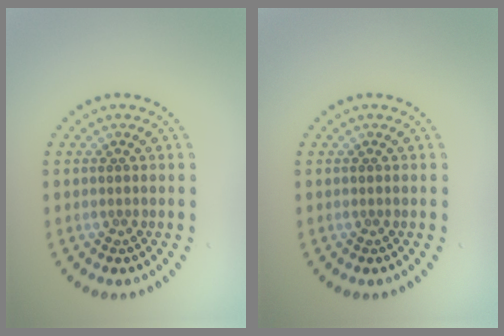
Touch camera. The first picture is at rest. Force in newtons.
{"total": 0.0}